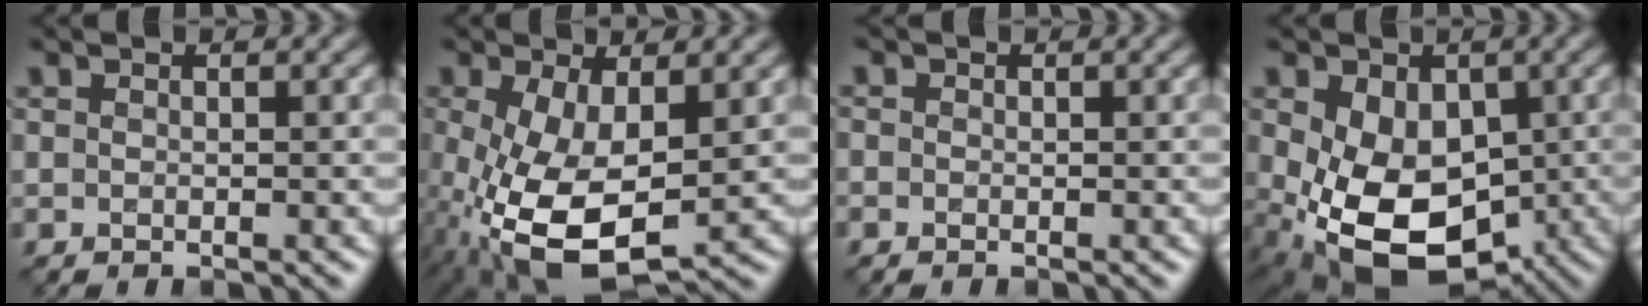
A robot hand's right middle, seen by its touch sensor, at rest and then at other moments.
{"total": 9.3, "force": [-2.0, 4.3, 8.0], "torque": [-0.189, -0.026, -0.030]}
{"total": 0.7, "force": [-0.2, 0.7, 0.0], "torque": [0.005, -0.006, -0.006]}
{"total": 10.8, "force": [-2.1, 7.4, 7.5], "torque": [-0.144, -0.038, -0.026]}